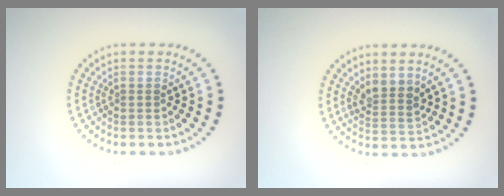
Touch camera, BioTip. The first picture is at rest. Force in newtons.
{"total": 2.4, "press": 1.9, "slide": 1.5}